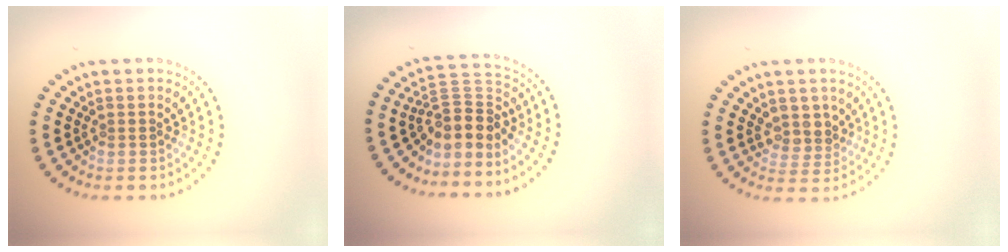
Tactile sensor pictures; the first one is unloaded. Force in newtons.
{"total": 3.5, "press": 2.5, "slide": 2.5}
{"total": 2.5, "press": 2.1, "slide": 1.3}